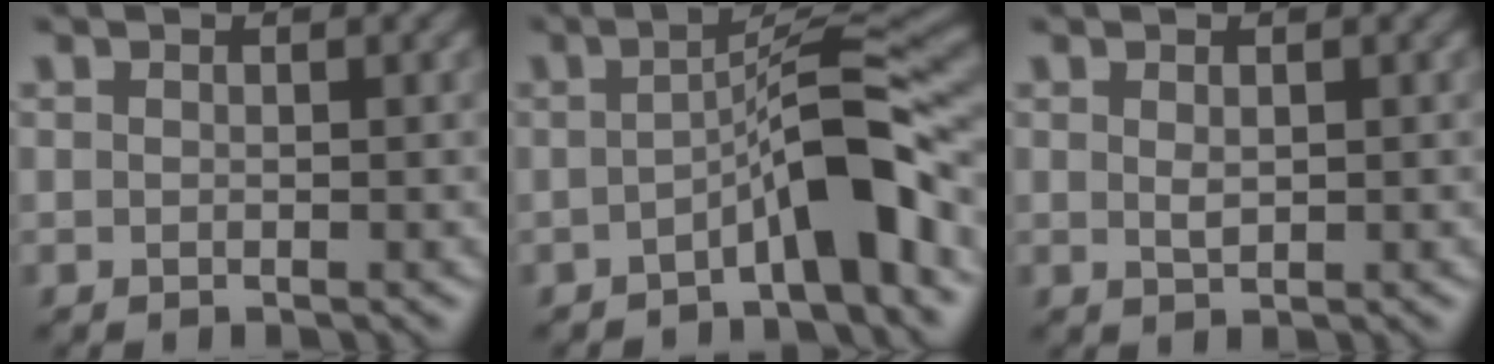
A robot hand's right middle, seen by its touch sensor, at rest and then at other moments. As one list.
[{"total": 6.1, "force": [-2.6, 0.9, 5.4], "torque": [-0.084, 0.024, -0.050]}, {"total": 1.0, "force": [0.2, 0.5, 0.8], "torque": [-0.019, -0.002, 0.007]}]